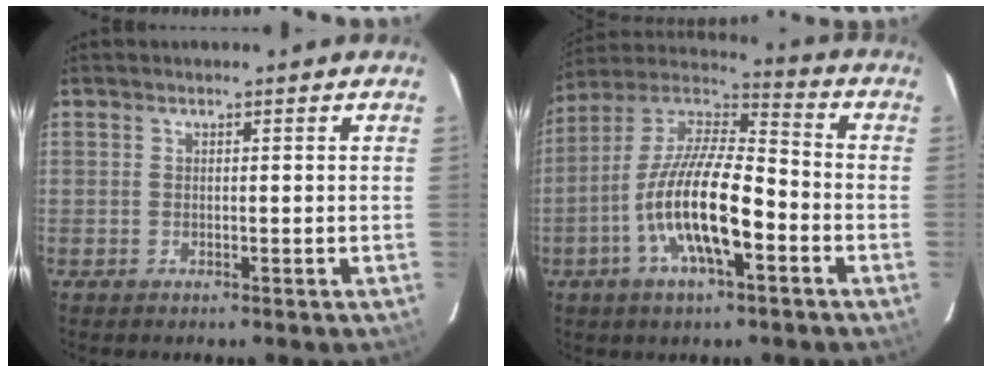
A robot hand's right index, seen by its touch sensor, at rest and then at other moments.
{"total": 17.0, "force": [-6.0, 5.0, 15.1], "torque": [-0.293, -0.009, -0.117]}